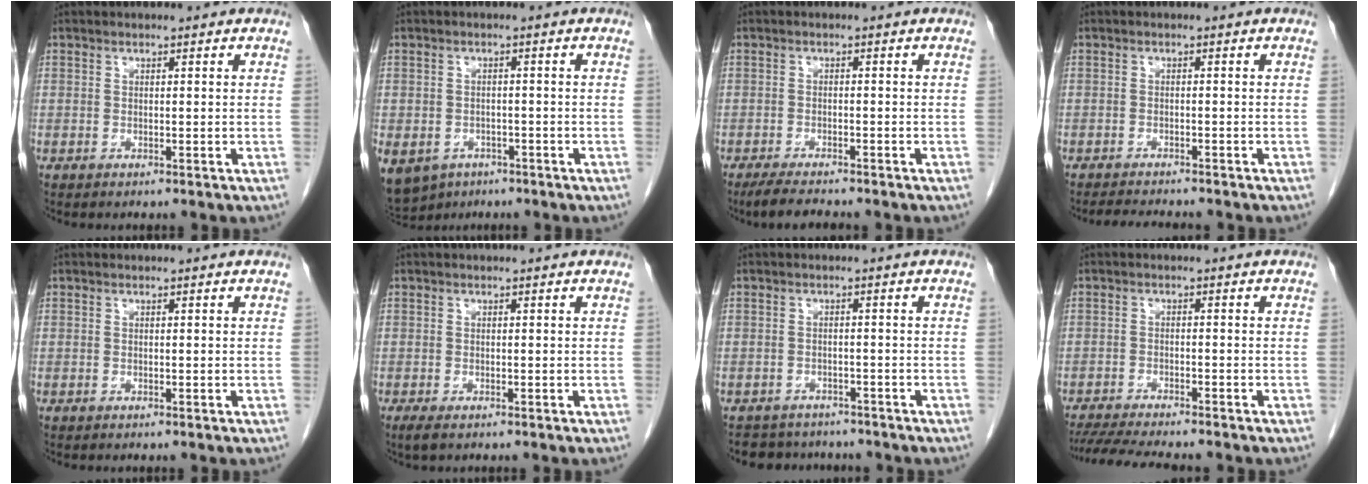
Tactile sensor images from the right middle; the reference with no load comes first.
{"total": 14.3, "force": [-7.4, 11.0, 5.3], "torque": [-0.164, -0.007, -0.096]}
{"total": 4.2, "force": [-3.7, 0.4, 1.9], "torque": [-0.039, -0.014, -0.062]}
{"total": 4.7, "force": [-4.4, 0.3, 1.6], "torque": [-0.023, -0.012, -0.067]}
{"total": 0.0}
{"total": 1.4, "force": [-0.9, 0.4, 1.0], "torque": [-0.020, -0.004, -0.013]}
{"total": 6.0, "force": [-5.5, 2.4, 0.5], "torque": [-0.004, 0.007, -0.072]}
{"total": 9.8, "force": [-8.8, 0.6, 4.4], "torque": [-0.068, -0.015, -0.136]}